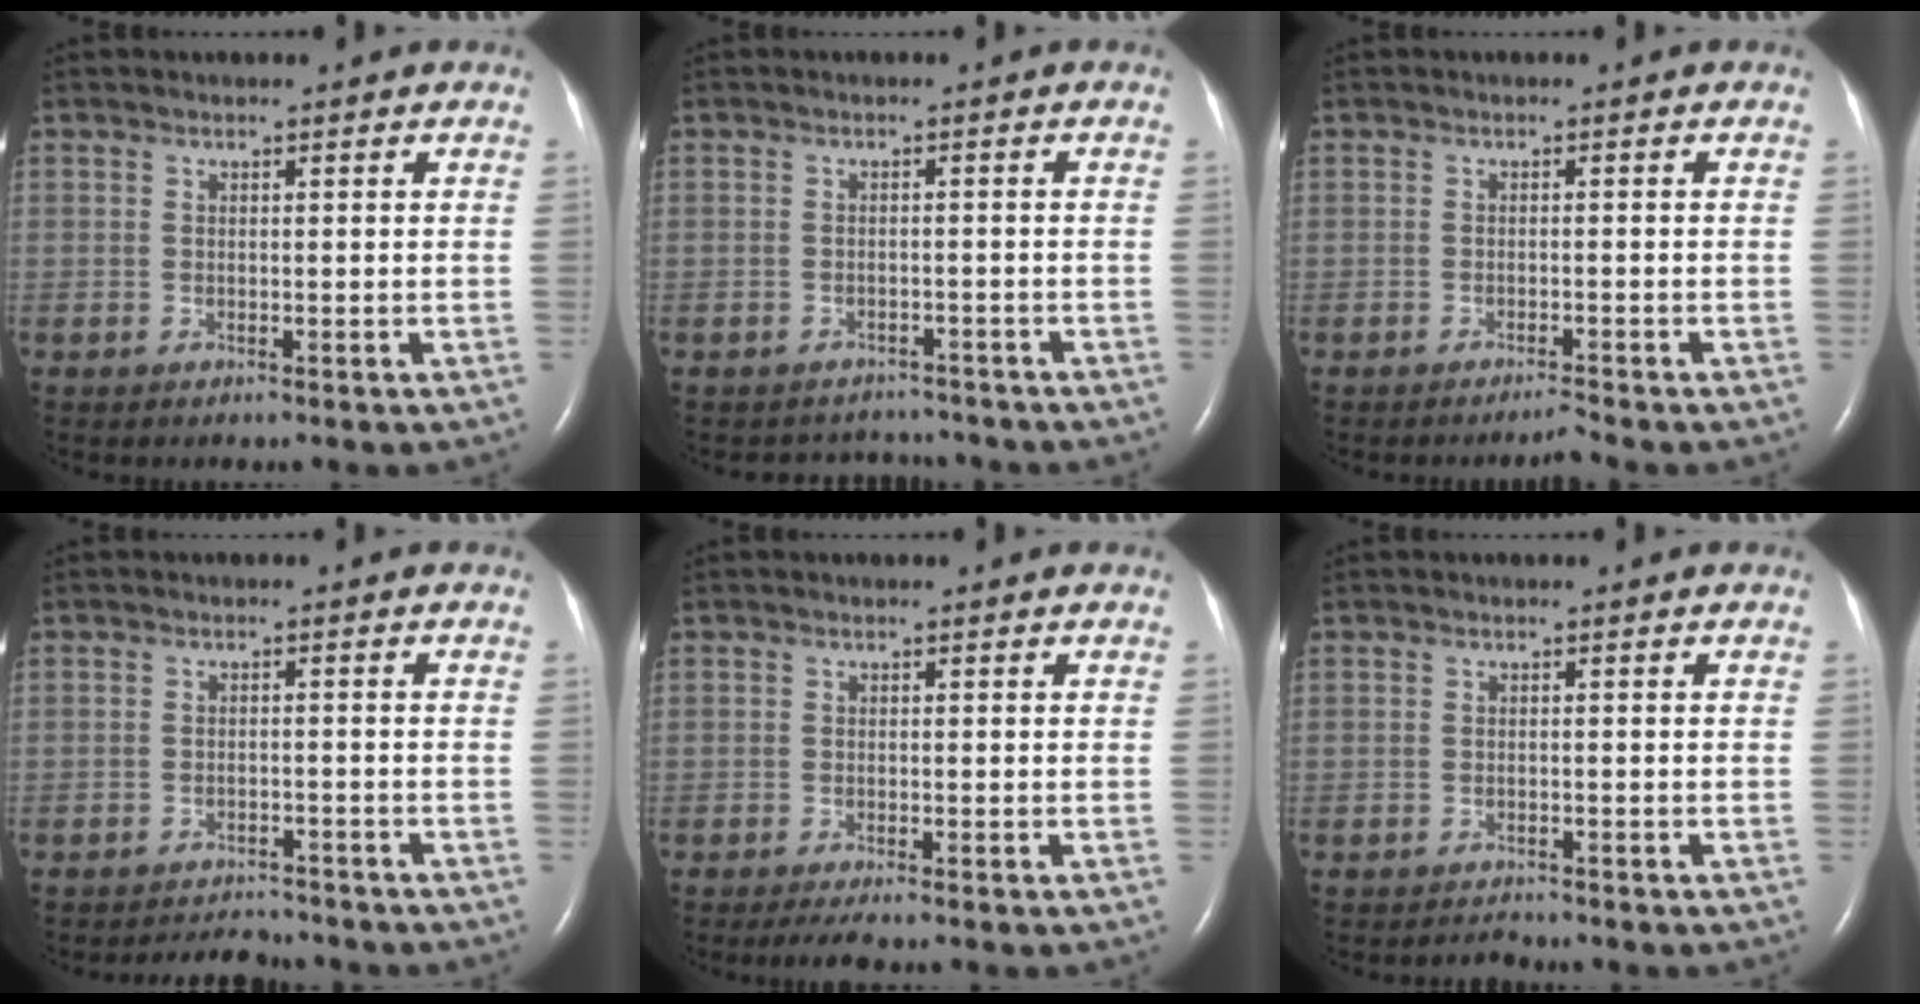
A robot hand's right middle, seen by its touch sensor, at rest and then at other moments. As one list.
[{"total": 3.9, "force": [-3.6, 1.2, -0.8], "torque": [0.006, 0.009, -0.049]}, {"total": 1.4, "force": [-1.3, -0.5, 0.2], "torque": [-0.005, -0.006, -0.020]}, {"total": 4.4, "force": [-4.3, 0.7, -0.1], "torque": [-0.005, -0.003, -0.066]}, {"total": 2.4, "force": [-1.9, 0.0, 1.5], "torque": [-0.033, -0.008, -0.034]}, {"total": 1.2, "force": [-1.2, 0.1, -0.1], "torque": [-0.004, -0.007, -0.016]}]